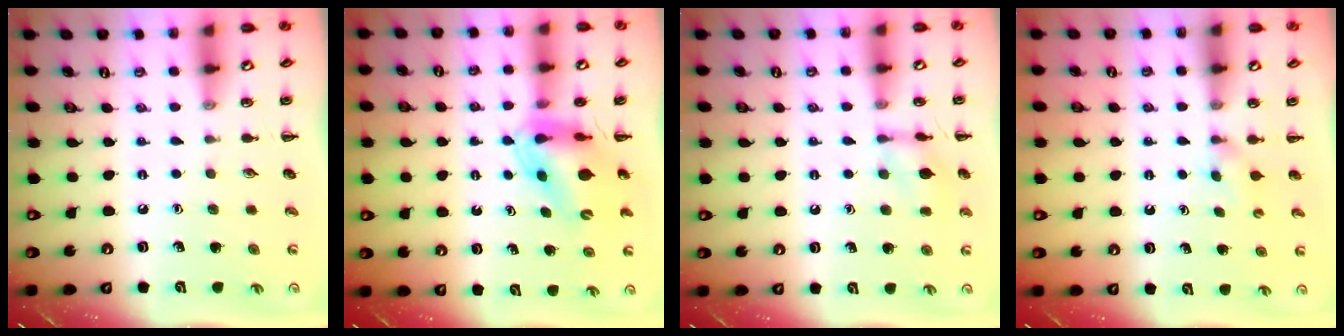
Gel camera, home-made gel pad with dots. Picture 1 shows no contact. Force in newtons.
{"total": 10.4, "press": 10.0, "slide": 2.8}
{"total": 9.0, "press": 9.0, "slide": 0.5}
{"total": 2.4, "press": 2.1, "slide": 1.0}